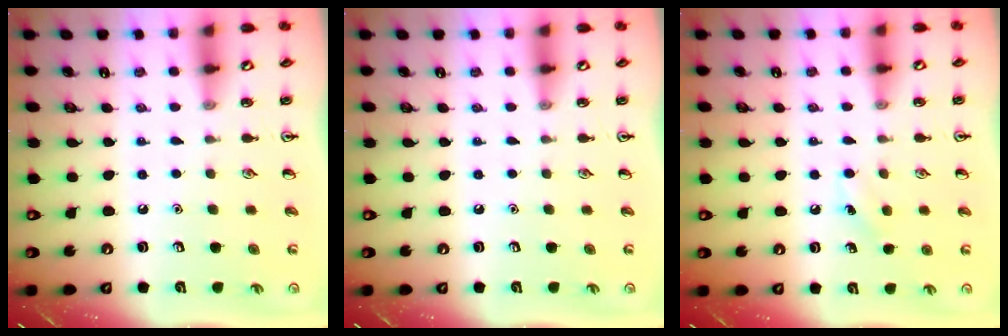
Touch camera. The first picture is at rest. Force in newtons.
{"total": 0.0}
{"total": 4.9, "press": 4.6, "slide": 1.6}